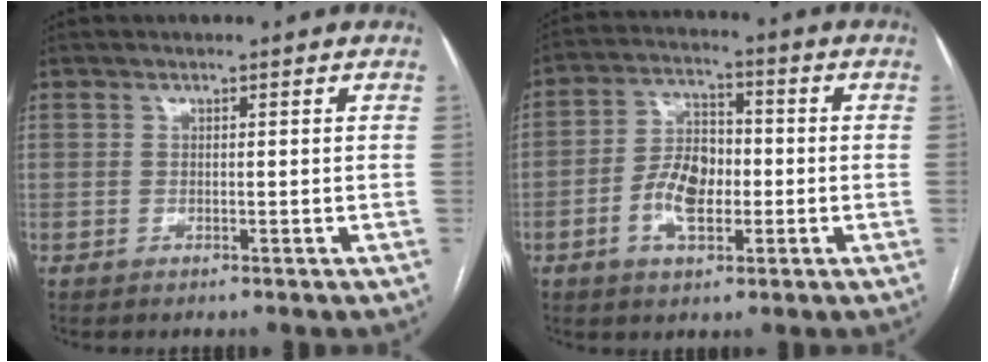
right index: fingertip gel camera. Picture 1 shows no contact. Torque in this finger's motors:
{"motor_torque": [0.07, 0.06, 0.11, 0.01]}